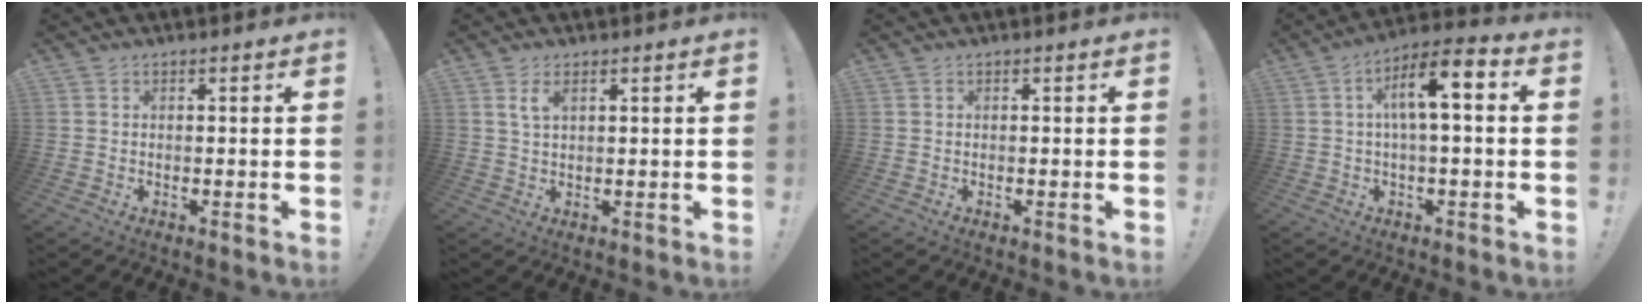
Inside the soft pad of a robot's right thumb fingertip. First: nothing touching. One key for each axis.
{"total": 3.4, "fx": 1.8, "fy": 1.3, "fz": 2.6, "tx": -0.047, "ty": -0.003, "tz": 0.030}
{"total": 0.0}
{"total": 10.6, "fx": 1.6, "fy": 3.2, "fz": 10.0, "tx": -0.162, "ty": 0.003, "tz": 0.023}